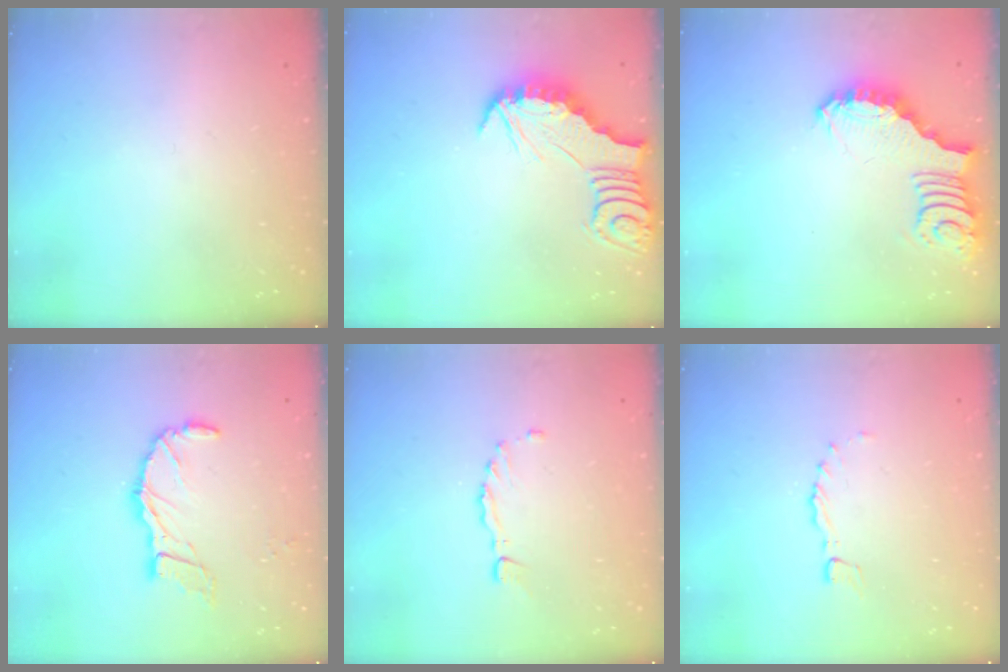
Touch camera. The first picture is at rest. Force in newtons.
{"total": 2.8, "press": 2.8, "slide": 0.3}
{"total": 3.2, "press": 3.1, "slide": 0.6}
{"total": 10.4, "press": 10.3, "slide": 0.9}
{"total": 1.7, "press": 1.7, "slide": 0.2}
{"total": 0.0}